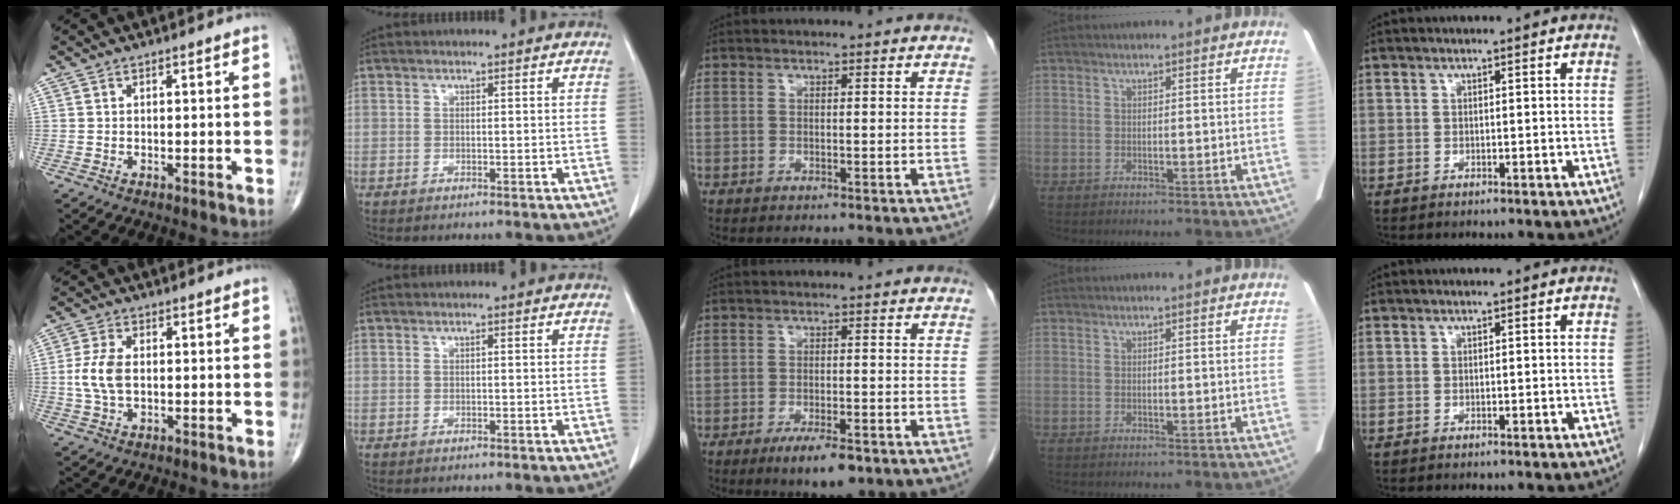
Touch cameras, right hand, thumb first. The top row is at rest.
{"thumb": {"total": 6.5, "force": [0.0, 3.7, 5.3], "torque": [-0.122, 0.004, -0.002]}, "middle": {"total": 5.5, "force": [-3.4, 1.4, 4.0], "torque": [-0.071, -0.010, -0.048]}}